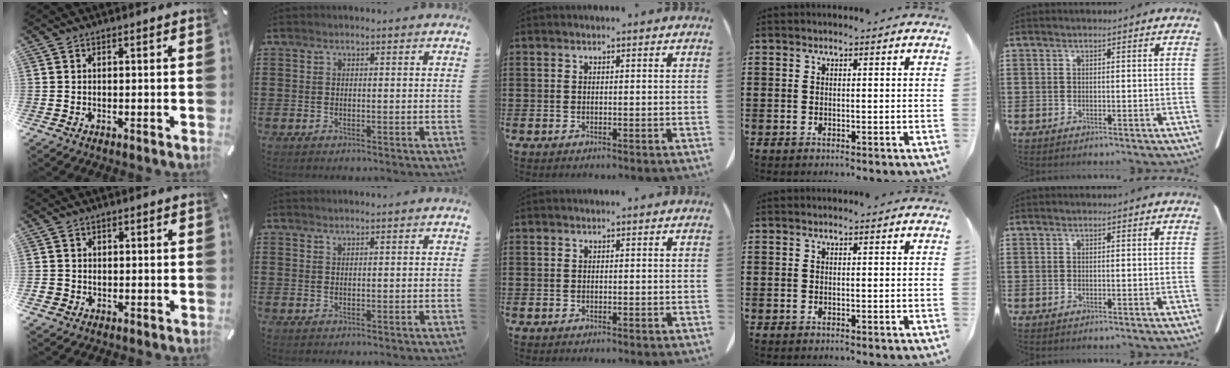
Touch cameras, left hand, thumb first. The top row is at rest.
{"thumb": {"total": 2.5, "force": [-0.5, 2.4, 0.4], "torque": [-0.006, 0.004, -0.012]}, "index": {"total": 0.6, "force": [0.5, 0.0, 0.3], "torque": [-0.008, -0.001, 0.011]}}